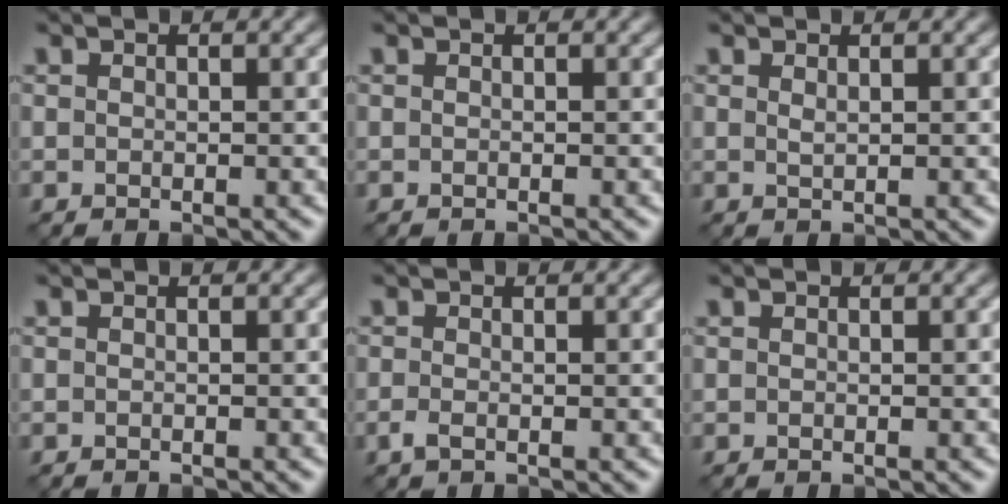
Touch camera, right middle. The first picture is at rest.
{"total": 0.0}
{"total": 0.5, "force": [0.4, 0.1, 0.4], "torque": [-0.009, -0.001, 0.007]}
{"total": 0.7, "force": [-0.6, 0.1, 0.2], "torque": [0.002, 0.000, -0.010]}
{"total": 1.0, "force": [-0.4, 0.4, 0.8], "torque": [-0.020, -0.004, -0.010]}
{"total": 0.0}